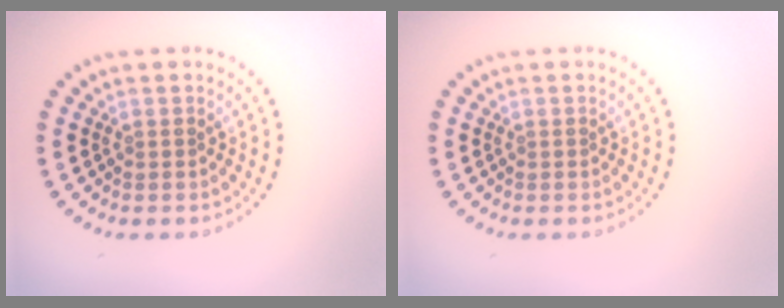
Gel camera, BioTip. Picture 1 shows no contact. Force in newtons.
{"total": 0.0}